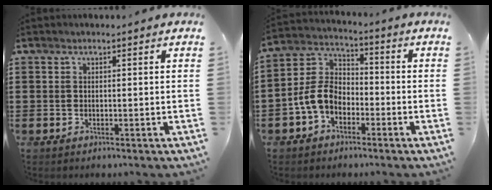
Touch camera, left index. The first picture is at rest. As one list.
[{"total": 6.8, "force": [-3.0, 4.7, 3.9], "torque": [-0.118, 0.003, -0.070]}]